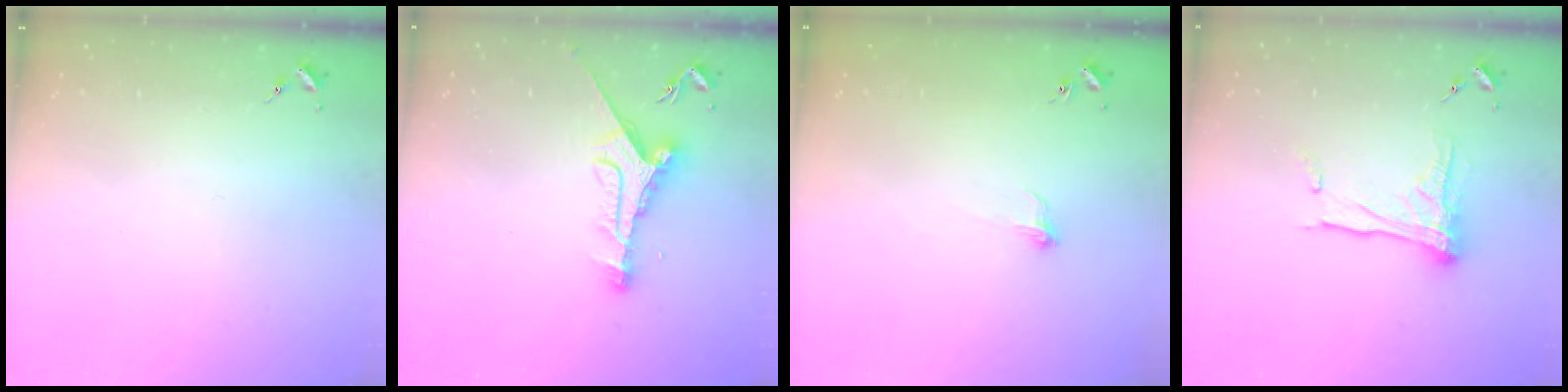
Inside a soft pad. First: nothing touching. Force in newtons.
{"total": 9.8, "press": 9.8, "slide": 0.1}
{"total": 5.3, "press": 5.2, "slide": 0.4}
{"total": 13.3, "press": 13.3, "slide": 0.9}